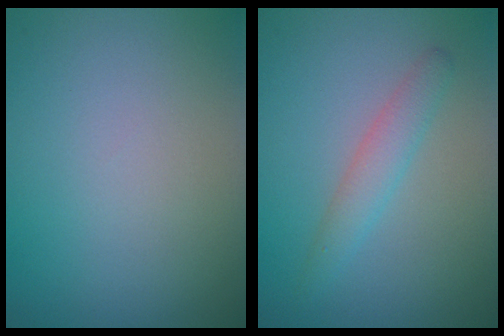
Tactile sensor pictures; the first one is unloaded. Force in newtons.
{"total": 2.1, "press": 2.1, "slide": 0.1}